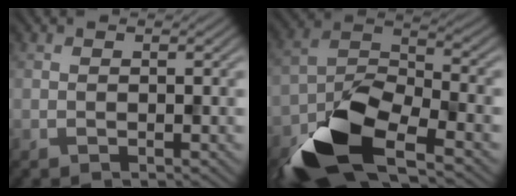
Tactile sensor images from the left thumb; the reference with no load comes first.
{"total": 12.9, "force": [-7.8, 5.7, 8.6], "torque": [-0.172, -0.020, -0.156]}